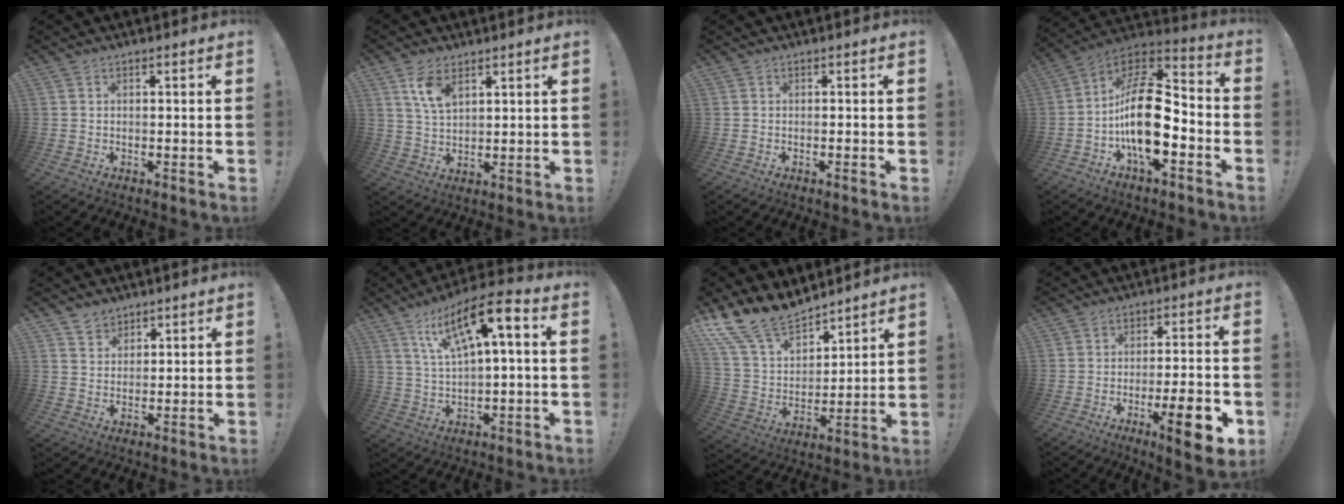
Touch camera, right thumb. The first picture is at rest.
{"total": 7.7, "force": [4.3, 4.0, 4.9], "torque": [-0.081, -0.017, 0.078]}
{"total": 0.9, "force": [-0.5, -0.3, 0.7], "torque": [-0.017, 0.001, -0.009]}
{"total": 21.3, "force": [-3.7, 10.0, 18.5], "torque": [-0.345, 0.024, -0.058]}
{"total": 4.4, "force": [3.5, 2.6, 0.2], "torque": [-0.001, -0.025, 0.066]}
{"total": 14.4, "force": [5.4, 4.0, 12.8], "torque": [-0.207, -0.021, 0.084]}
{"total": 16.7, "force": [14.0, 7.1, 5.6], "torque": [-0.132, -0.103, 0.268]}
{"total": 12.6, "force": [-5.3, 2.1, 11.2], "torque": [-0.149, 0.011, -0.078]}